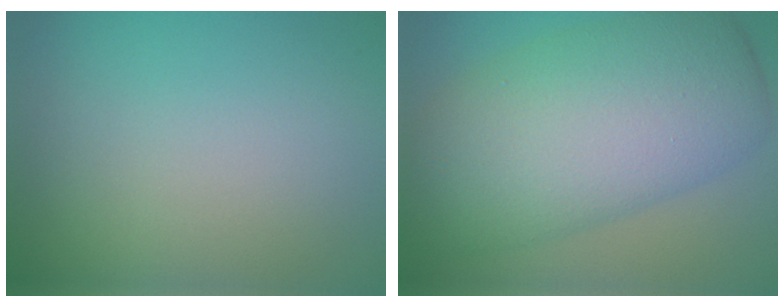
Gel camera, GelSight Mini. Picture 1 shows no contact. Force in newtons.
{"total": 11.6, "press": 11.6, "slide": 0.3}